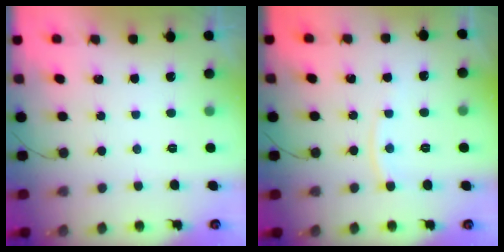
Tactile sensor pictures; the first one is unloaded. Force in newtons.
{"total": 4.9, "press": 4.8, "slide": 0.5}